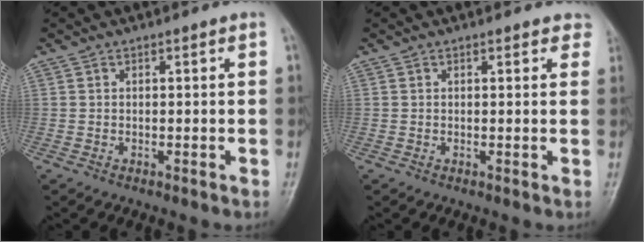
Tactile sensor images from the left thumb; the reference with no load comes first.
{"total": 2.3, "force": [1.8, 1.2, 1.0], "torque": [0.014, -0.001, 0.009]}